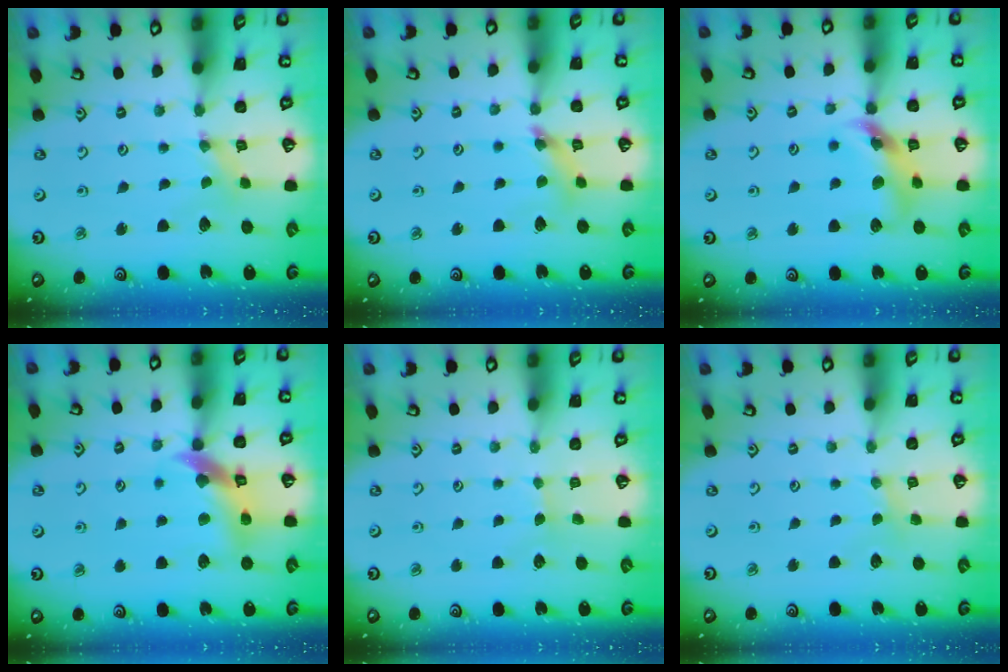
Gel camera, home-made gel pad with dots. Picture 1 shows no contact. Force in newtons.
{"total": 7.2, "press": 7.2, "slide": 0.8}
{"total": 12.9, "press": 12.7, "slide": 1.8}
{"total": 12.2, "press": 12.1, "slide": 1.9}
{"total": 2.7, "press": 2.6, "slide": 0.4}
{"total": 2.1, "press": 2.1, "slide": 0.4}